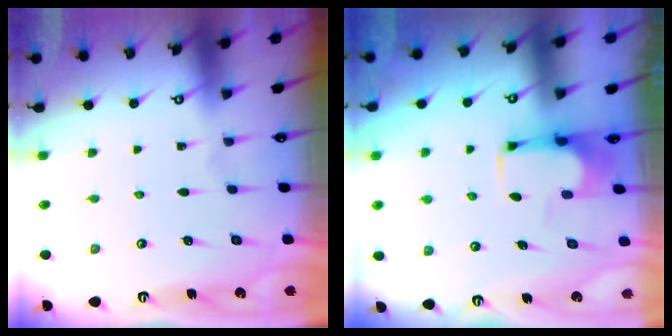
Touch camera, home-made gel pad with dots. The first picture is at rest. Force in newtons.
{"total": 0.8, "press": 0.2, "slide": 0.8}